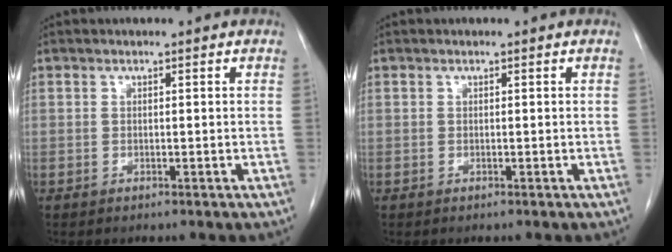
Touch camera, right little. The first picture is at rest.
{"total": 0.0}